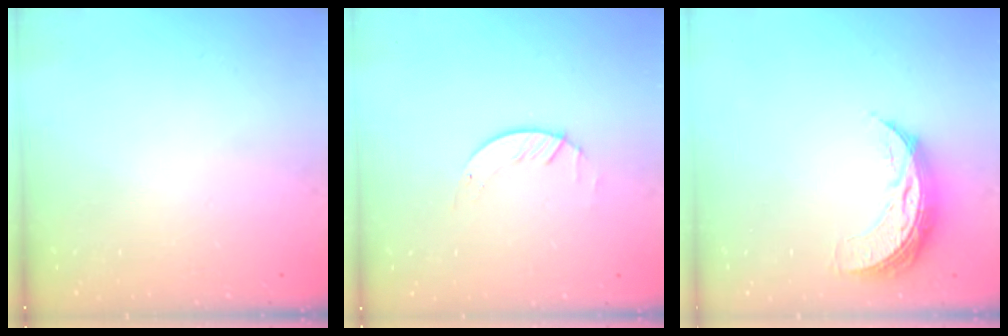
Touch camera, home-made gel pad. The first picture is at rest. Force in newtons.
{"total": 1.2, "press": 1.1, "slide": 0.2}
{"total": 8.6, "press": 8.5, "slide": 0.5}